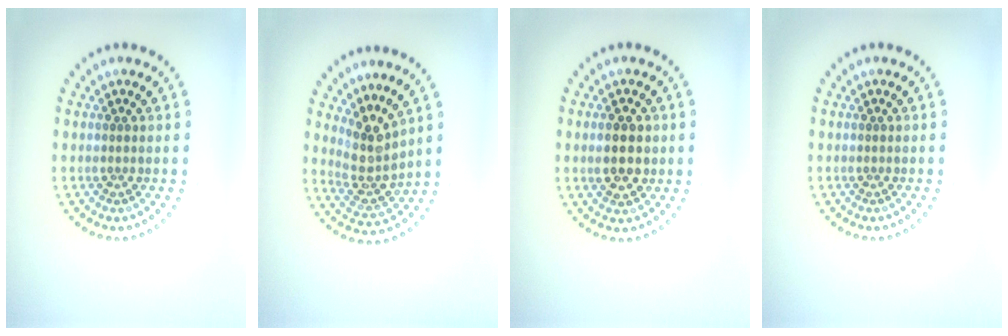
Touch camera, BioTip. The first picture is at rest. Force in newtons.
{"total": 3.8, "press": 2.7, "slide": 2.6}
{"total": 3.0, "press": 3.0, "slide": 0.2}
{"total": 0.0}